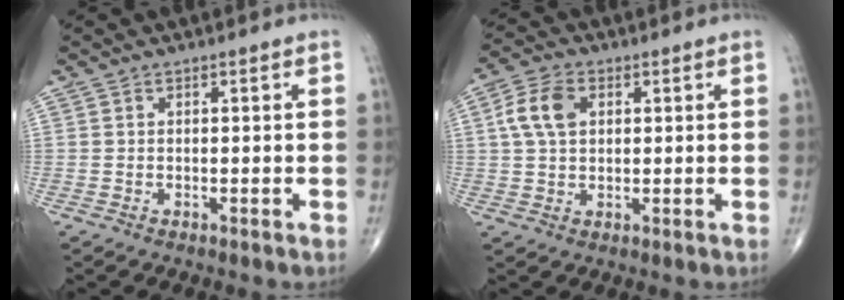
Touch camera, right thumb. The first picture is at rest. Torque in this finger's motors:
{"motor_torque": [0.01, 0.03, 0.05, -0.07, 0.06]}